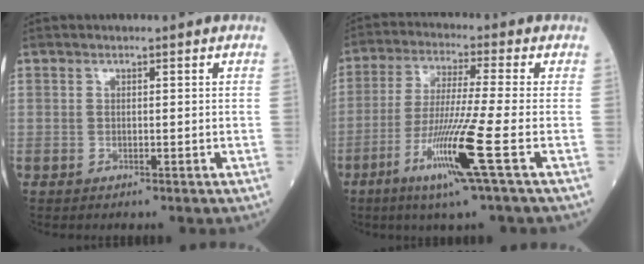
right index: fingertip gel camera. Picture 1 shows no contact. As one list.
[{"total": 11.6, "force": [-4.8, -1.8, 10.4], "torque": [-0.205, -0.029, -0.095]}]